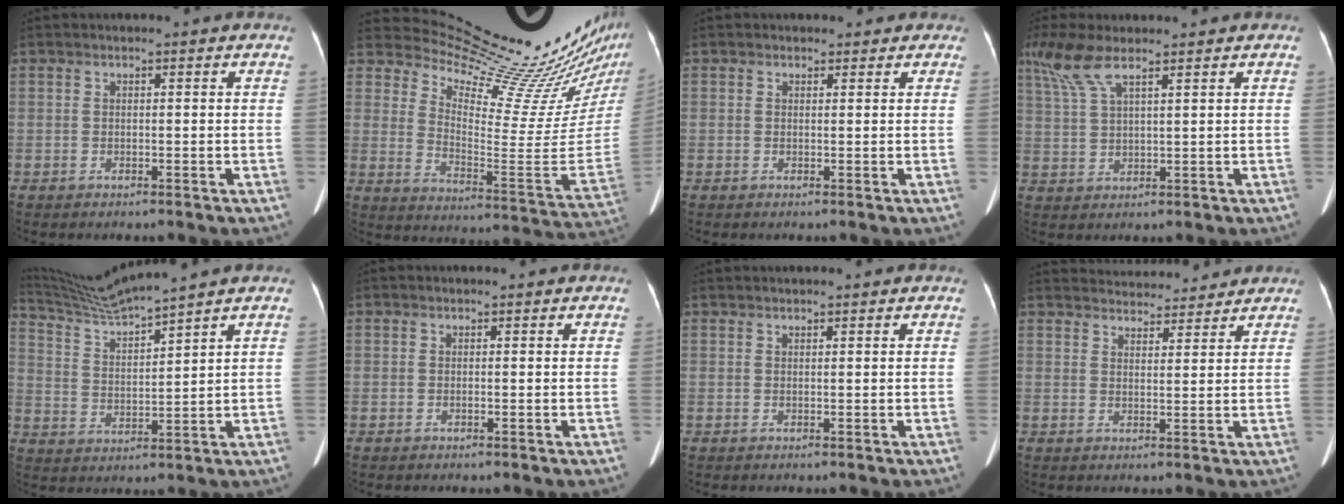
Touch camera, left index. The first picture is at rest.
{"total": 24.3, "force": [22.9, 1.2, 8.0], "torque": [-0.123, -0.147, 0.301]}
{"total": 2.0, "force": [1.1, 1.5, -0.4], "torque": [0.025, -0.002, 0.005]}
{"total": 6.3, "force": [4.3, 0.9, 4.5], "torque": [-0.103, 0.010, 0.094]}
{"total": 9.0, "force": [8.0, -2.6, 3.2], "torque": [-0.065, -0.006, 0.165]}
{"total": 0.8, "force": [0.7, 0.0, 0.4], "torque": [-0.009, 0.003, 0.007]}
{"total": 2.5, "force": [2.3, 0.1, 0.9], "torque": [-0.010, 0.019, 0.031]}
{"total": 11.0, "force": [10.6, 1.8, 2.2], "torque": [-0.022, 0.013, 0.141]}